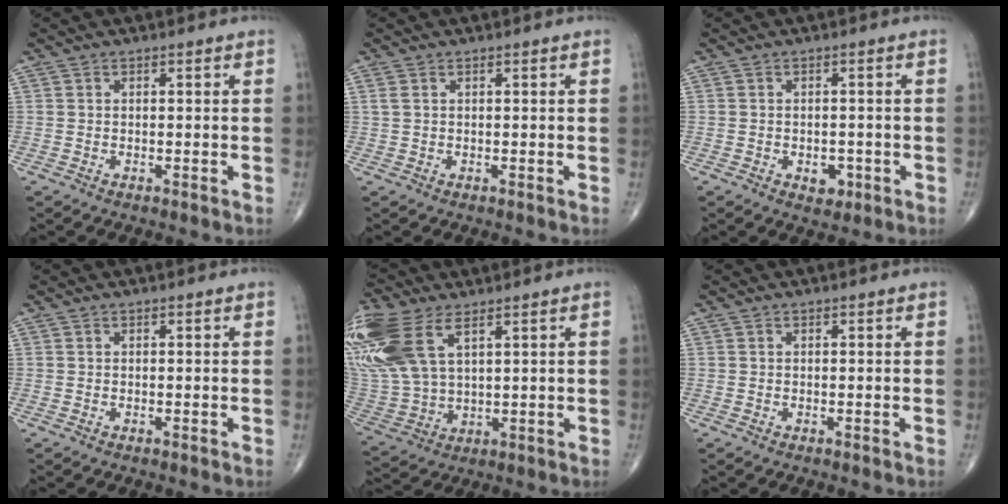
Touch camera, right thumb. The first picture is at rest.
{"total": 1.2, "force": [0.5, 0.6, 0.9], "torque": [-0.029, 0.012, 0.017]}
{"total": 3.1, "force": [-1.2, 2.2, 1.9], "torque": [-0.011, 0.003, -0.011]}
{"total": 0.0}
{"total": 19.5, "force": [8.8, 10.2, 14.0], "torque": [-0.352, -0.007, 0.184]}
{"total": 0.0}